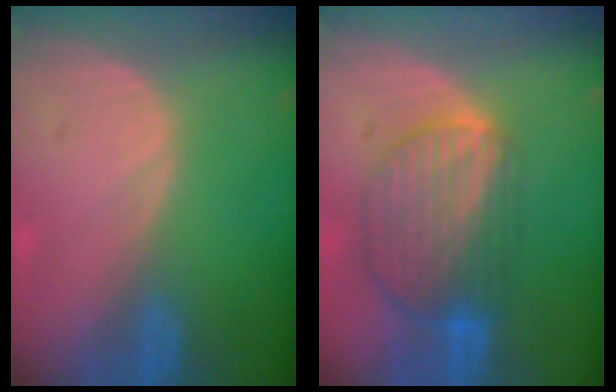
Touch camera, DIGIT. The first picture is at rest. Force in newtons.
{"total": 8.9, "press": 7.7, "slide": 4.4}